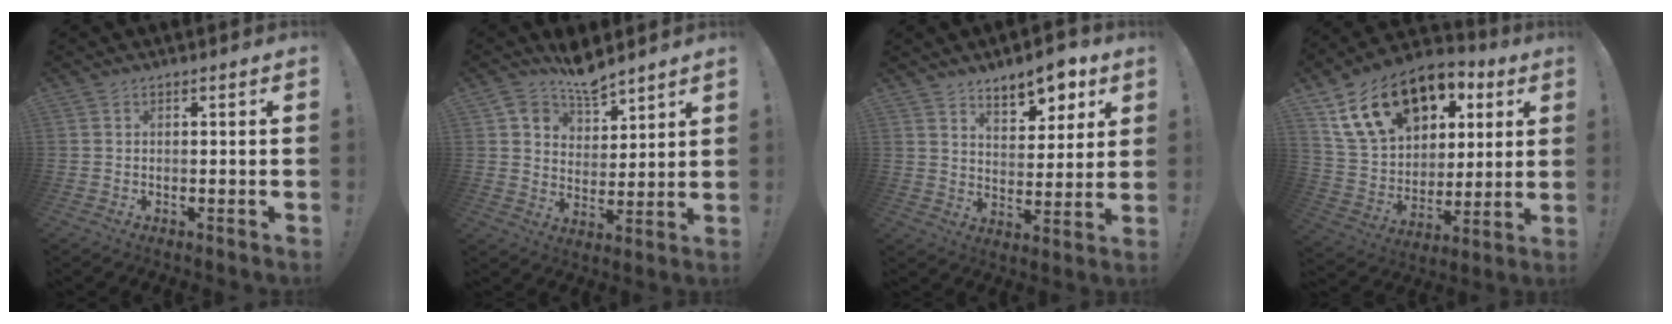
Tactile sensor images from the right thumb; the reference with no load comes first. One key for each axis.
{"total": 9.2, "fx": 7.5, "fy": 5.0, "fz": 1.9, "tx": -0.037, "ty": -0.057, "tz": 0.143}
{"total": 10.0, "fx": 7.5, "fy": 4.5, "fz": 4.8, "tx": -0.054, "ty": -0.054, "tz": 0.134}
{"total": 21.0, "fx": 11.2, "fy": 13.6, "fz": 11.3, "tx": -0.187, "ty": -0.048, "tz": 0.220}